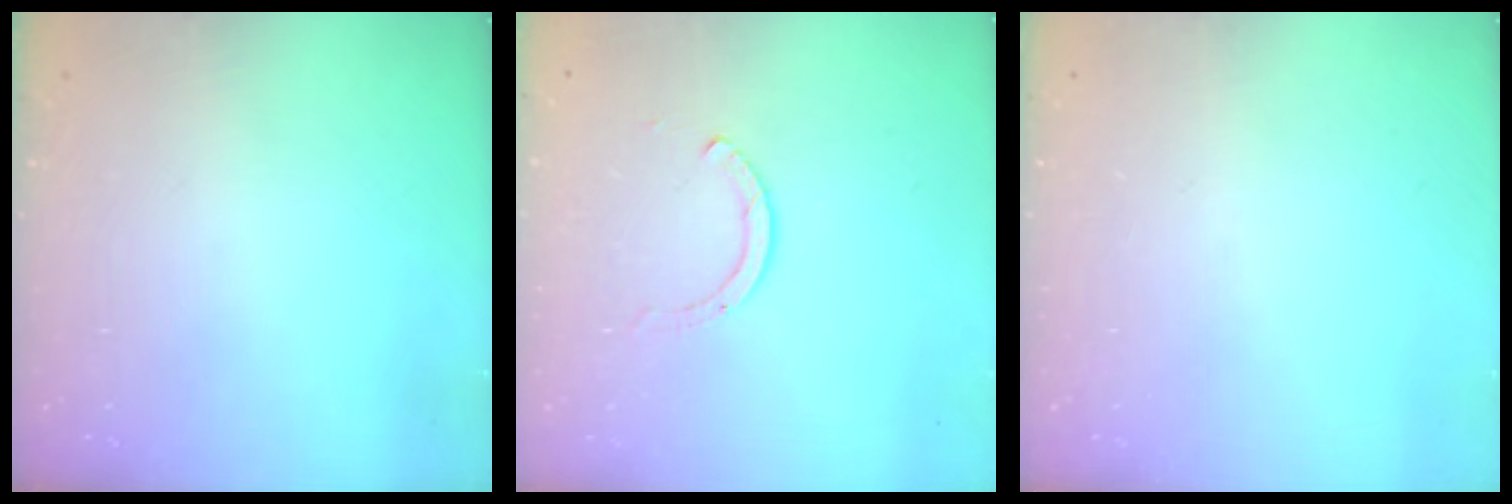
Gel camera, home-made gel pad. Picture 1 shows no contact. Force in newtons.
{"total": 2.0, "press": 1.9, "slide": 0.3}
{"total": 0.0}